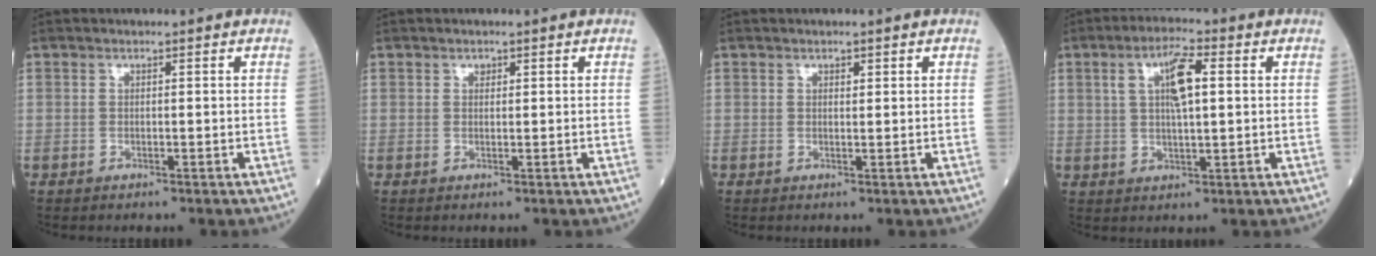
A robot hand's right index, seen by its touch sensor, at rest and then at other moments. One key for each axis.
{"total": 0.6, "fx": 0.4, "fy": 0.5, "fz": 0.2, "tx": -0.001, "ty": -0.002, "tz": 0.004}
{"total": 0.9, "fx": 0.5, "fy": 0.4, "fz": 0.6, "tx": -0.008, "ty": -0.001, "tz": 0.008}
{"total": 6.8, "fx": 1.6, "fy": 1.5, "fz": 6.4, "tx": -0.118, "ty": 0.011, "tz": 0.029}